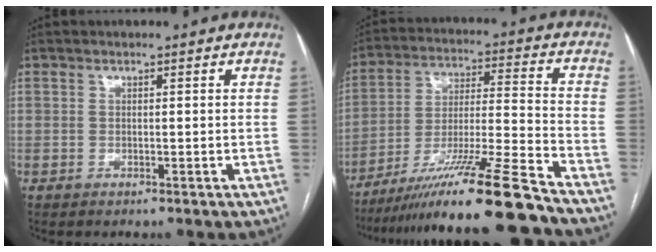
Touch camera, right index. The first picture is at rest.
{"total": 19.1, "force": [-15.6, -2.0, 10.8], "torque": [-0.188, -0.018, -0.269]}